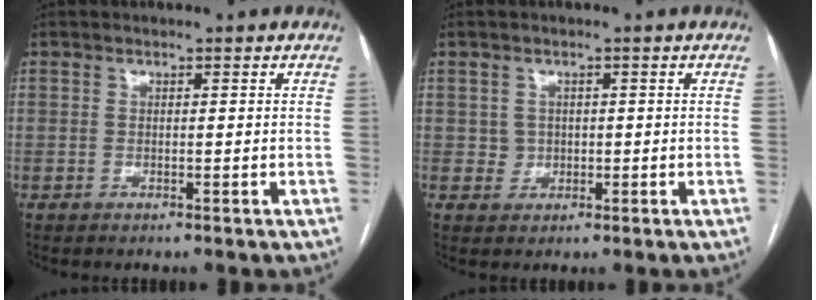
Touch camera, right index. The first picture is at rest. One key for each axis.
{"total": 1.9, "fx": 0.1, "fy": 1.8, "fz": 0.2, "tx": 0.000, "ty": 0.004, "tz": 0.005}